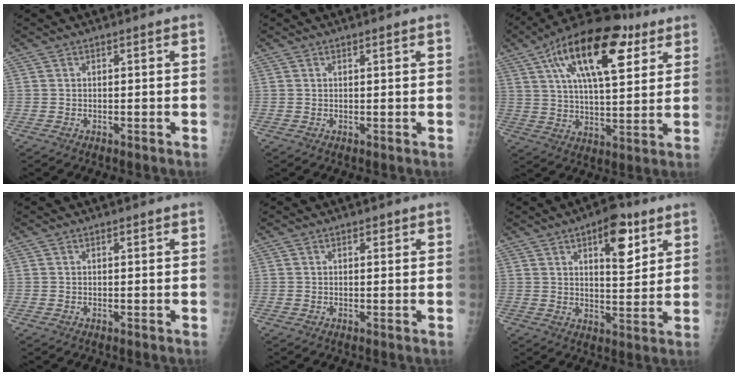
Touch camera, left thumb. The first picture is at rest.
{"total": 0.6, "force": [0.4, 0.1, 0.4], "torque": [-0.006, -0.002, 0.007]}
{"total": 21.6, "force": [9.7, 9.1, 17.0], "torque": [-0.262, -0.006, 0.156]}
{"total": 0.6, "force": [0.3, 0.2, 0.4], "torque": [-0.008, -0.001, 0.004]}
{"total": 1.2, "force": [0.7, 0.7, 0.8], "torque": [-0.005, -0.001, 0.008]}
{"total": 10.4, "force": [5.2, 4.5, 7.9], "torque": [-0.088, -0.025, 0.073]}